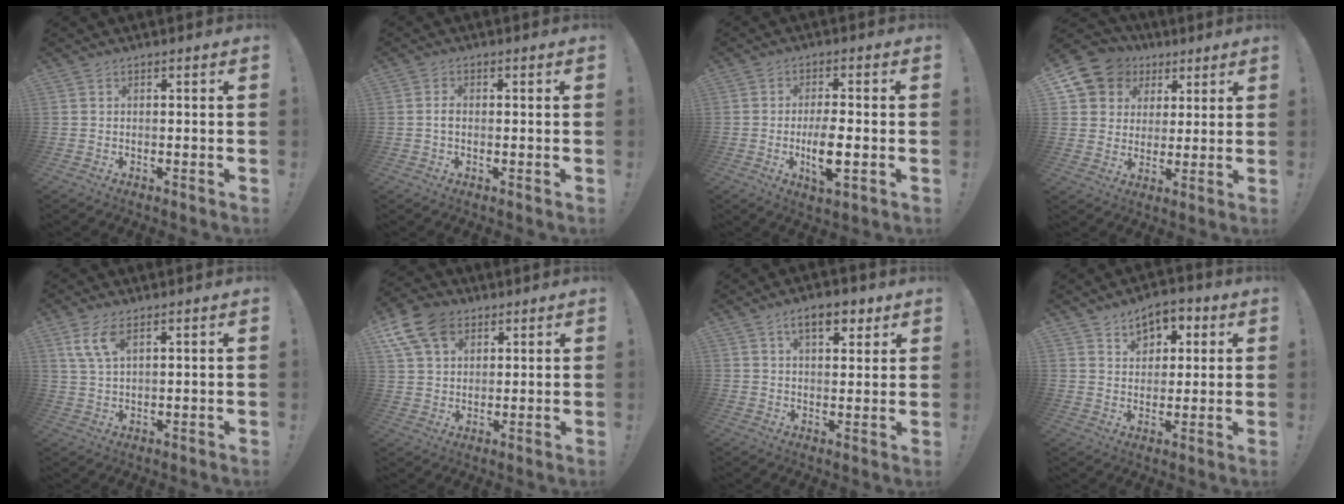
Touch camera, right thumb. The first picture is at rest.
{"total": 1.6, "force": [-0.3, 1.0, 1.2], "torque": [-0.022, 0.004, -0.006]}
{"total": 8.1, "force": [-1.9, 2.5, 7.5], "torque": [-0.144, -0.005, -0.033]}
{"total": 10.3, "force": [4.8, 8.7, 2.6], "torque": [-0.042, -0.032, 0.099]}
{"total": 6.8, "force": [3.6, 2.4, 5.2], "torque": [-0.101, -0.005, 0.068]}
{"total": 13.1, "force": [6.7, 8.9, 6.9], "torque": [-0.124, -0.025, 0.132]}
{"total": 8.4, "force": [4.6, 4.0, 5.8], "torque": [-0.072, -0.011, 0.077]}
{"total": 7.6, "force": [4.2, 5.6, 2.9], "torque": [-0.031, -0.024, 0.076]}